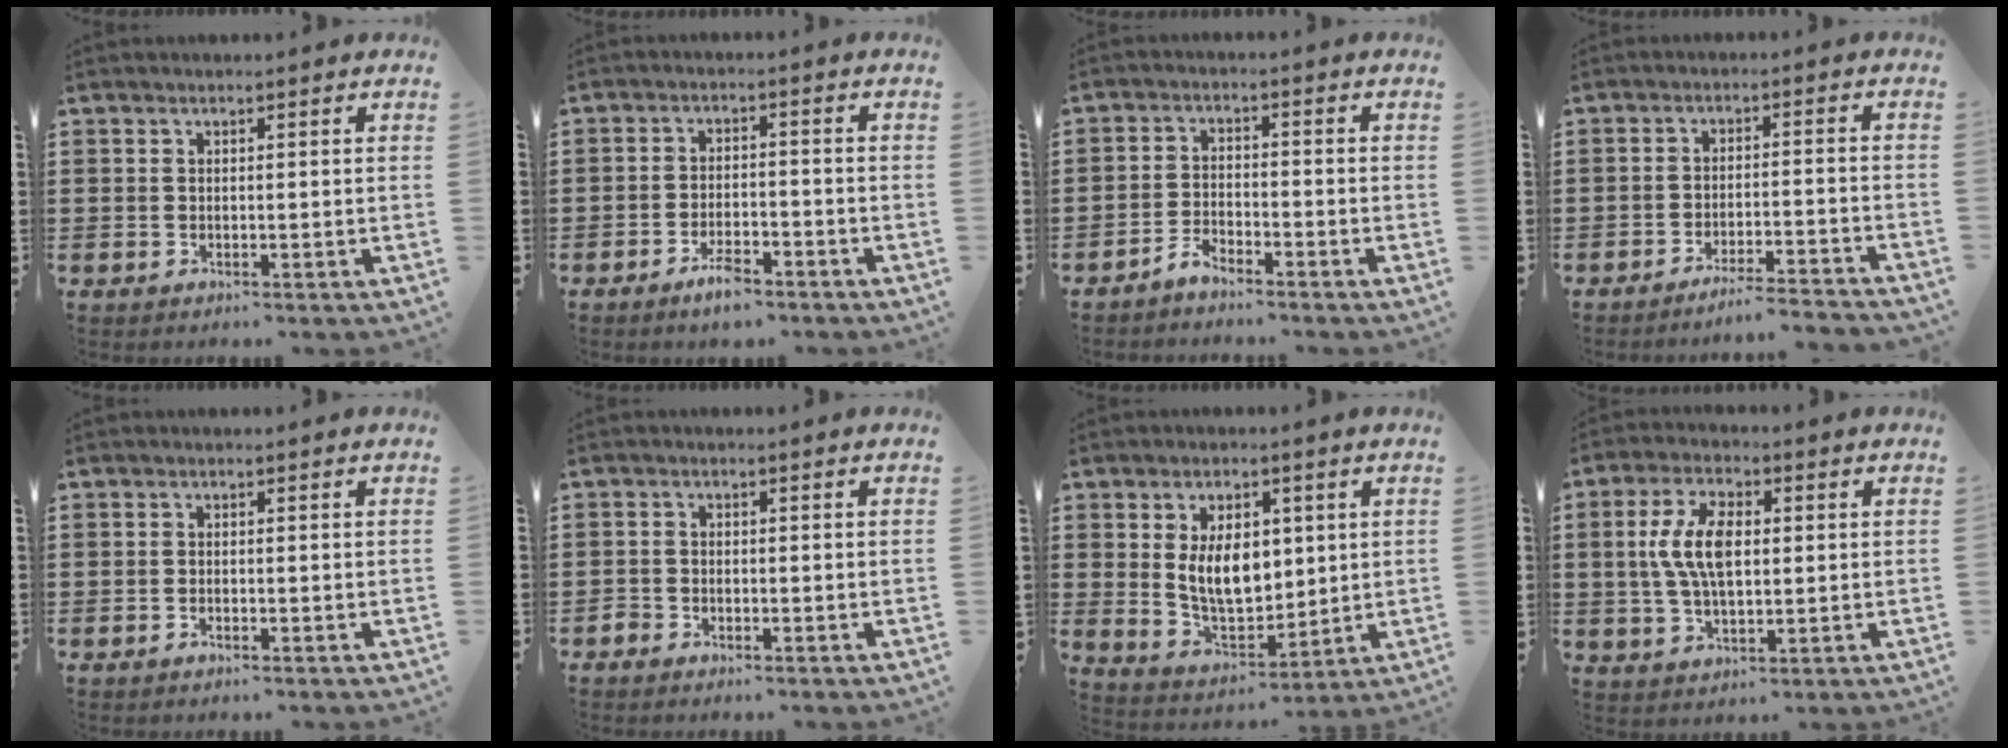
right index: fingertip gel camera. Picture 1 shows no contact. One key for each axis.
{"total": 4.1, "fx": -3.0, "fy": 1.3, "fz": 2.5, "tx": -0.048, "ty": 0.006, "tz": -0.058}
{"total": 2.6, "fx": -2.5, "fy": 0.4, "fz": 0.3, "tx": -0.013, "ty": 0.008, "tz": -0.053}
{"total": 3.9, "fx": -3.7, "fy": -0.4, "fz": 1.2, "tx": -0.021, "ty": -0.006, "tz": -0.075}
{"total": 0.5, "fx": -0.4, "fy": 0.1, "fz": 0.3, "tx": -0.008, "ty": -0.003, "tz": -0.007}
{"total": 1.5, "fx": -1.3, "fy": 0.7, "fz": 0.1, "tx": -0.005, "ty": 0.003, "tz": -0.029}
{"total": 9.1, "fx": 1.7, "fy": 5.6, "fz": 6.9, "tx": -0.127, "ty": 0.006, "tz": 0.027}
{"total": 8.5, "fx": 0.8, "fy": 4.0, "fz": 7.5, "tx": -0.165, "ty": 0.009, "tz": 0.007}